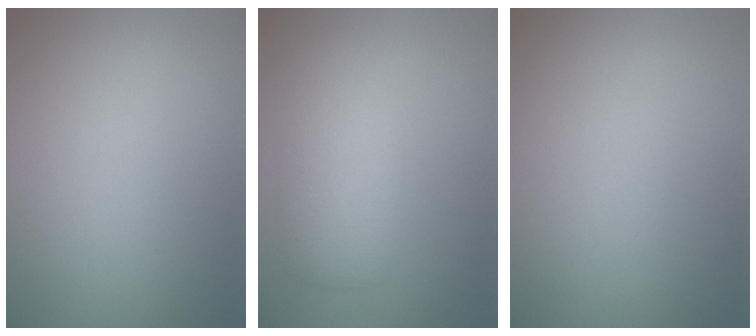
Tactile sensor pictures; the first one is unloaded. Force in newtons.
{"total": 4.0, "press": 4.0, "slide": 0.3}
{"total": 0.0}